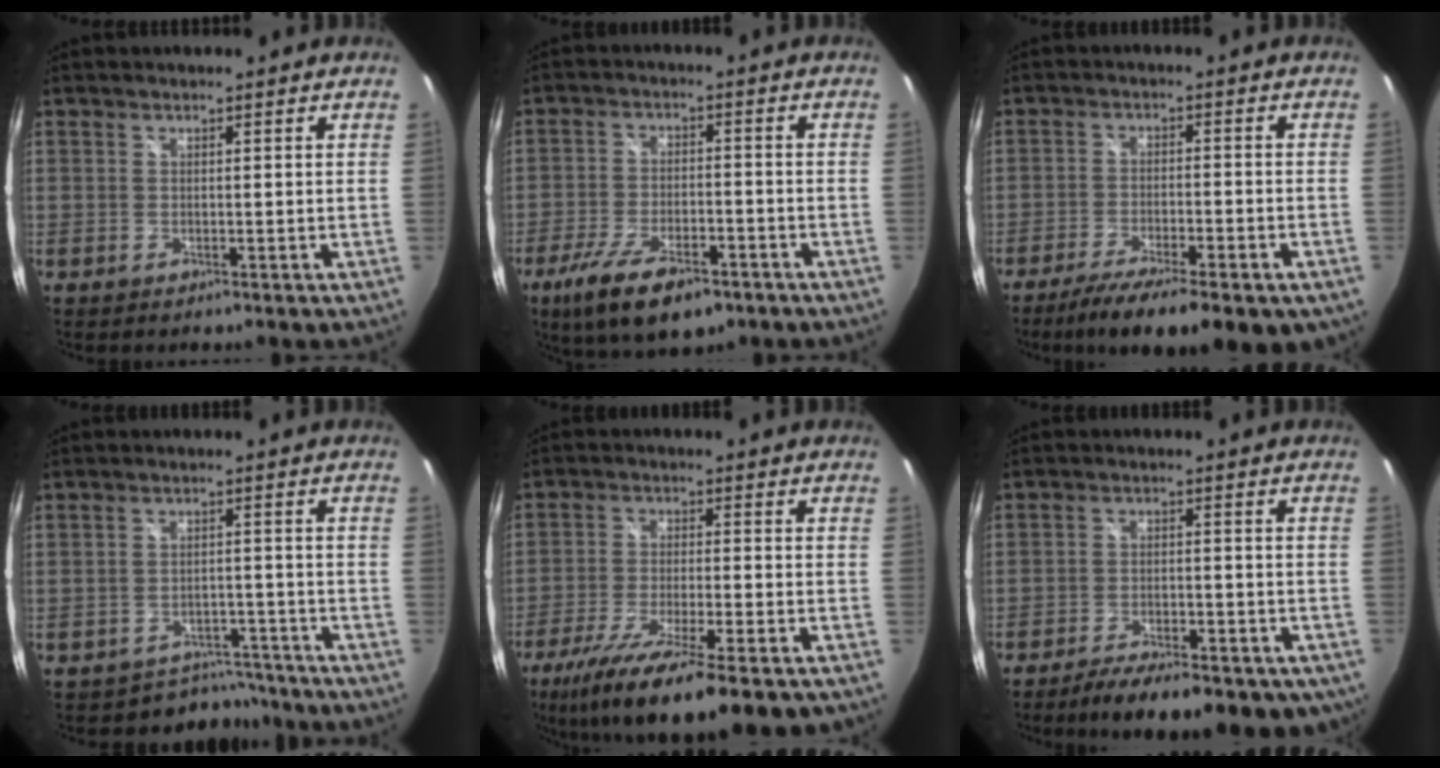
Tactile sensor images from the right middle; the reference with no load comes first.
{"total": 13.0, "force": [-8.1, 4.8, 9.0], "torque": [-0.193, -0.034, -0.140]}
{"total": 15.3, "force": [-10.3, 4.3, 10.5], "torque": [-0.189, -0.043, -0.153]}
{"total": 6.2, "force": [-5.2, 3.2, -0.4], "torque": [0.008, 0.020, -0.069]}
{"total": 18.0, "force": [-12.0, 3.9, 12.9], "torque": [-0.245, -0.058, -0.198]}
{"total": 16.1, "force": [-11.0, 6.1, 10.0], "torque": [-0.175, -0.032, -0.150]}